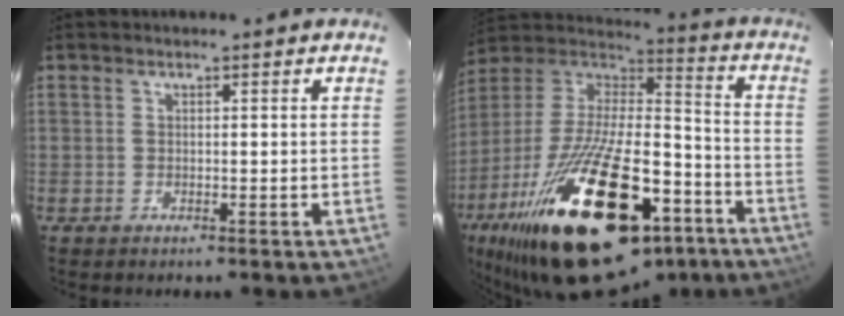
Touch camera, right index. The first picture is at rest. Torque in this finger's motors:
{"motor_torque": [2.14, 0.00, 1.05, 0.21]}